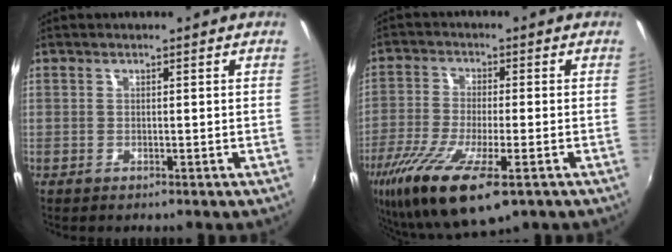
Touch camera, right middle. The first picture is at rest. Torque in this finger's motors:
{"motor_torque": [1.50, -0.64, 0.99, 0.21]}